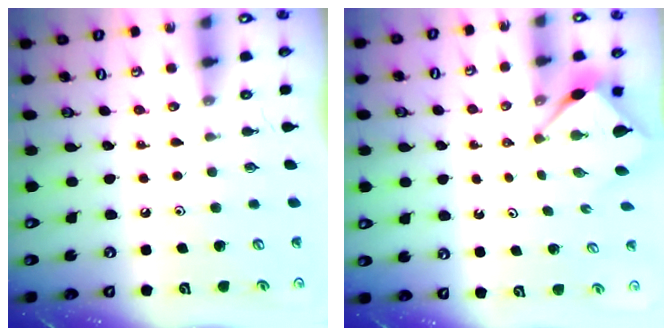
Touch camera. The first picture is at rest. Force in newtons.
{"total": 2.8, "press": 2.8, "slide": 0.3}